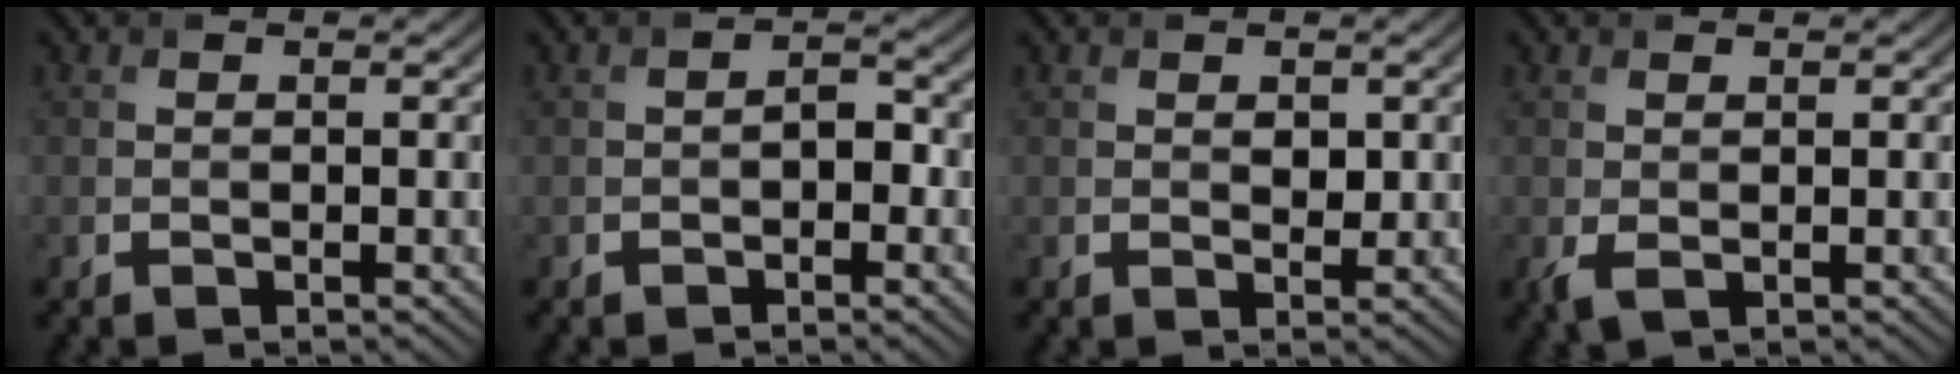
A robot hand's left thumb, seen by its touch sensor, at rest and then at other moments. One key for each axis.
{"total": 1.8, "fx": -0.9, "fy": 1.0, "fz": 1.2, "tx": -0.023, "ty": 0.001, "tz": -0.019}
{"total": 1.4, "fx": 0.4, "fy": 1.0, "fz": 1.0, "tx": -0.019, "ty": -0.005, "tz": 0.008}
{"total": 1.4, "fx": -0.2, "fy": 0.6, "fz": 1.2, "tx": -0.034, "ty": -0.003, "tz": -0.002}